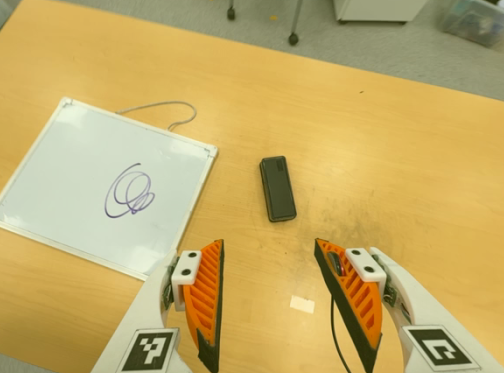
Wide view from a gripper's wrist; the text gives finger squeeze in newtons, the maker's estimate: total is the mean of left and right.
{"total": 0.0}